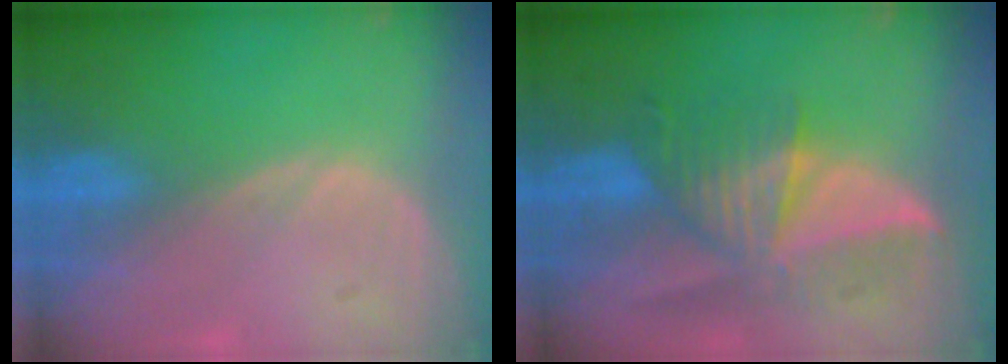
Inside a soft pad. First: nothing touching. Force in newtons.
{"total": 8.0, "press": 7.7, "slide": 2.3}